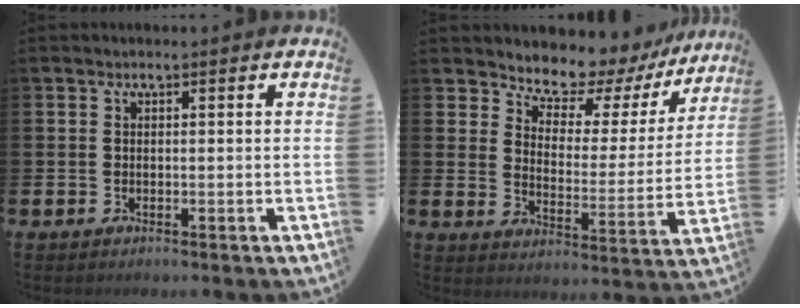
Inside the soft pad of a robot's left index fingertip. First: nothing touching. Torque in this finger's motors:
{"motor_torque": [1.51, -0.62, 0.25, 0.11]}